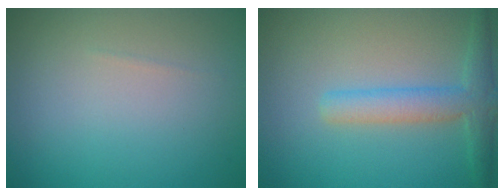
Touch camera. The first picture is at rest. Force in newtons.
{"total": 3.5, "press": 3.5, "slide": 0.2}